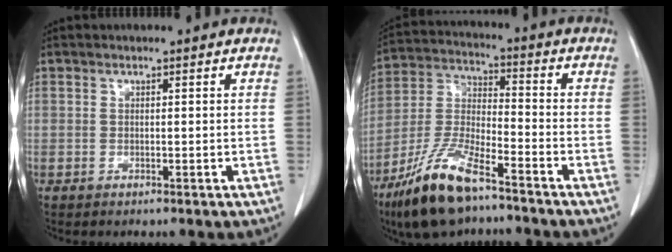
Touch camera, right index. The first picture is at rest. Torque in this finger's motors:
{"motor_torque": [0.77, -0.73, 0.40, 0.17]}